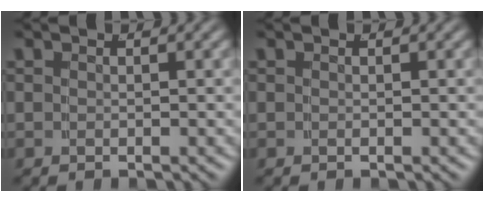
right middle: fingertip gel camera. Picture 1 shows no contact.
{"total": 0.0}